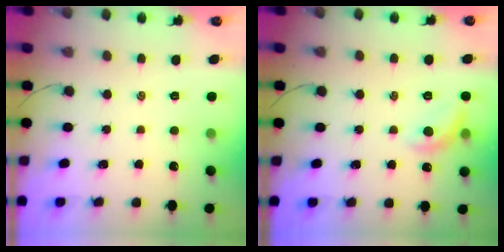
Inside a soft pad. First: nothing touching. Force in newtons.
{"total": 8.4, "press": 8.3, "slide": 1.4}